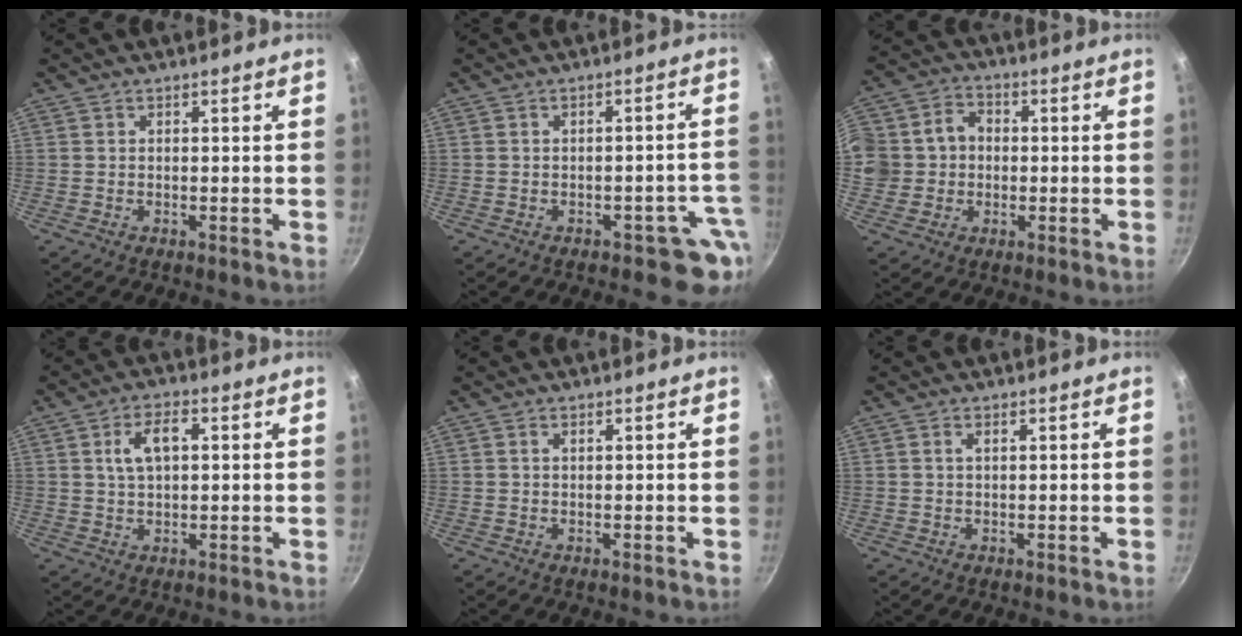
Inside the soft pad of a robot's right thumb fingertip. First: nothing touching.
{"total": 5.8, "force": [-3.0, 3.5, 3.5], "torque": [0.018, 0.038, -0.027]}
{"total": 11.9, "force": [0.1, 10.7, 5.1], "torque": [-0.088, 0.027, -0.005]}
{"total": 6.4, "force": [1.4, 3.5, 5.2], "torque": [-0.081, 0.012, 0.024]}
{"total": 0.7, "force": [0.3, 0.4, 0.6], "torque": [-0.009, 0.003, 0.005]}
{"total": 1.0, "force": [0.4, 0.5, 0.8], "torque": [-0.015, 0.002, 0.006]}